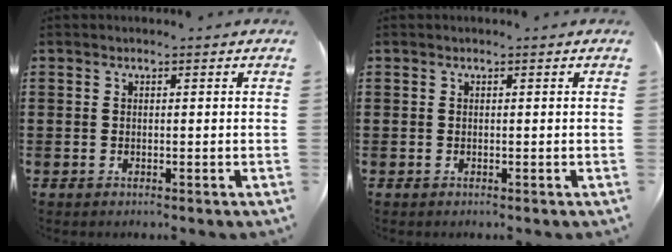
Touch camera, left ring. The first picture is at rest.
{"total": 0.0}